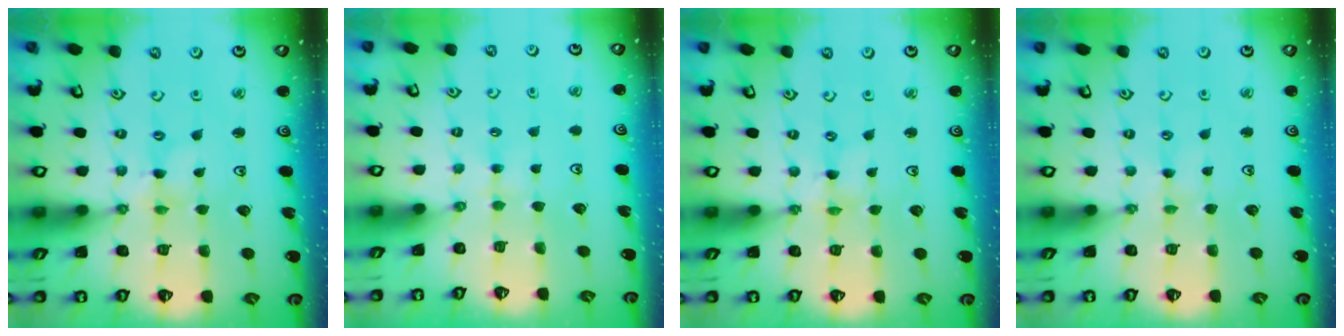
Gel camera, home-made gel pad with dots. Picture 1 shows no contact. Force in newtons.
{"total": 1.5, "press": 1.5, "slide": 0.4}
{"total": 0.0}
{"total": 1.0, "press": 1.0, "slide": 0.2}